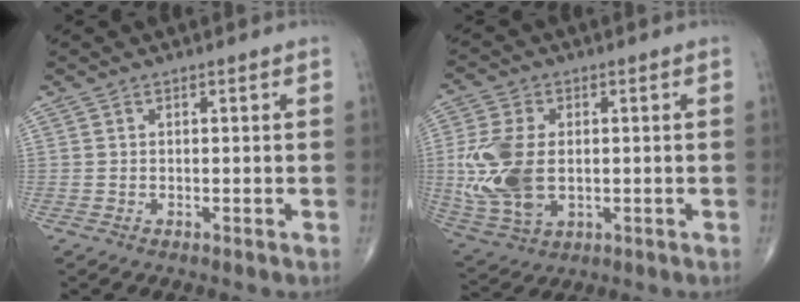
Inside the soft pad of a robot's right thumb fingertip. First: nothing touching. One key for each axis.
{"total": 13.9, "fx": -0.2, "fy": 8.7, "fz": 10.8, "tx": -0.237, "ty": -0.006, "tz": 0.008}